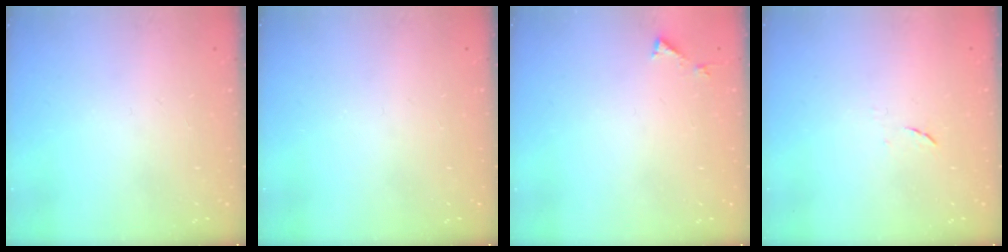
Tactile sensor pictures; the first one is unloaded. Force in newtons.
{"total": 0.0}
{"total": 3.0, "press": 3.0, "slide": 0.2}
{"total": 4.3, "press": 4.2, "slide": 0.6}